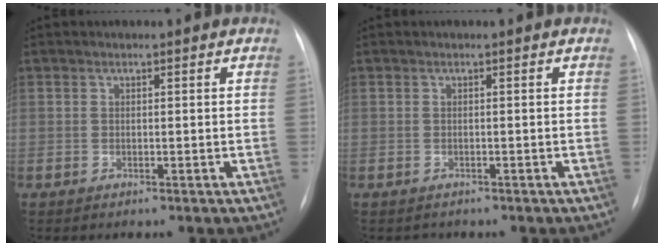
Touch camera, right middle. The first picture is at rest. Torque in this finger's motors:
{"motor_torque": [0.04, 0.02, -0.04, 0.00]}